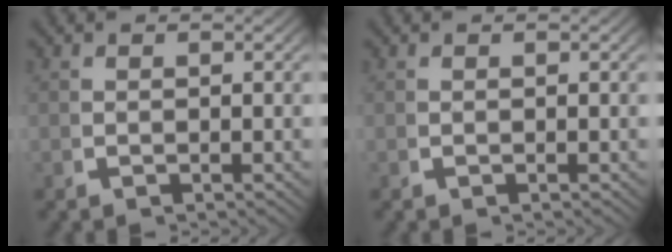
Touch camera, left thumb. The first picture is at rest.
{"total": 0.0}